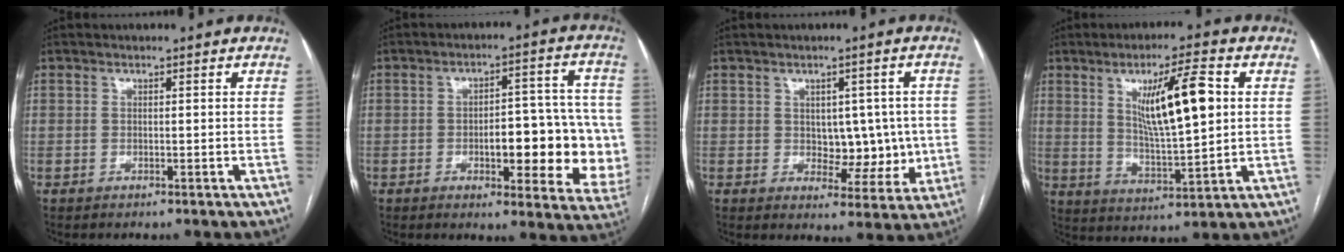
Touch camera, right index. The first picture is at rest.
{"total": 14.9, "force": [-2.5, 5.3, 13.7], "torque": [-0.131, 0.026, -0.018]}
{"total": 7.0, "force": [0.2, 4.5, 5.4], "torque": [-0.054, 0.012, 0.018]}
{"total": 11.8, "force": [3.3, 1.6, 11.2], "torque": [-0.189, 0.000, 0.060]}